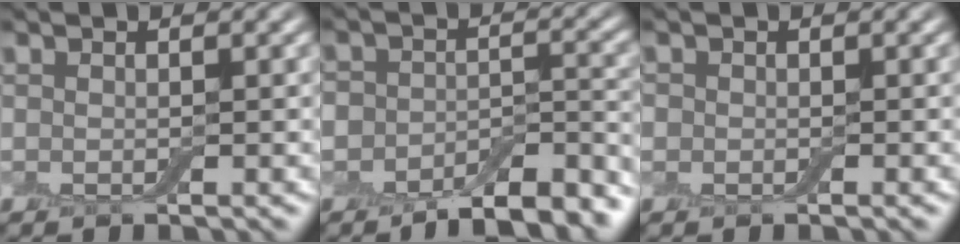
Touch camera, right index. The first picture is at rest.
{"total": 9.8, "force": [-7.7, 4.1, 4.5], "torque": [-0.048, 0.003, -0.109]}
{"total": 0.7, "force": [-0.2, 0.7, 0.1], "torque": [0.003, -0.003, -0.008]}